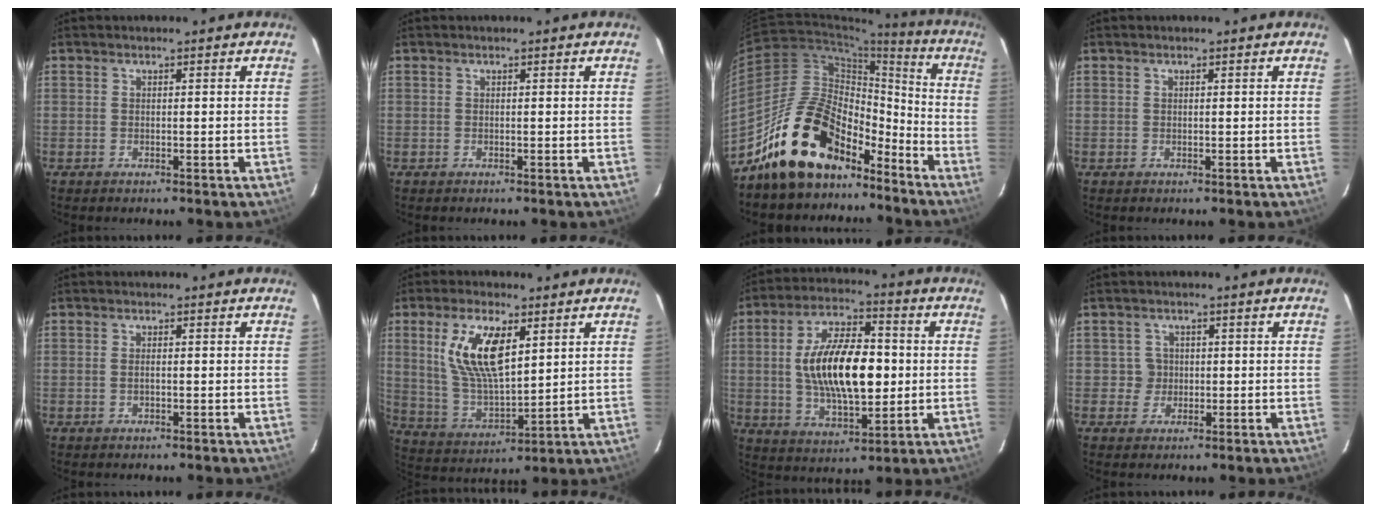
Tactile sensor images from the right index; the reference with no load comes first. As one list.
[{"total": 0.0}, {"total": 18.9, "force": [-14.3, 9.2, 8.1], "torque": [-0.151, 0.035, -0.233]}, {"total": 0.0}, {"total": 1.2, "force": [-0.1, 0.5, 1.0], "torque": [-0.020, 0.001, -0.003]}, {"total": 13.5, "force": [5.0, 5.5, 11.2], "torque": [-0.222, 0.005, 0.106]}, {"total": 17.2, "force": [0.2, 7.8, 15.4], "torque": [-0.279, 0.011, 0.011]}, {"total": 2.9, "force": [0.0, 2.9, -0.1], "torque": [0.010, 0.015, 0.003]}]